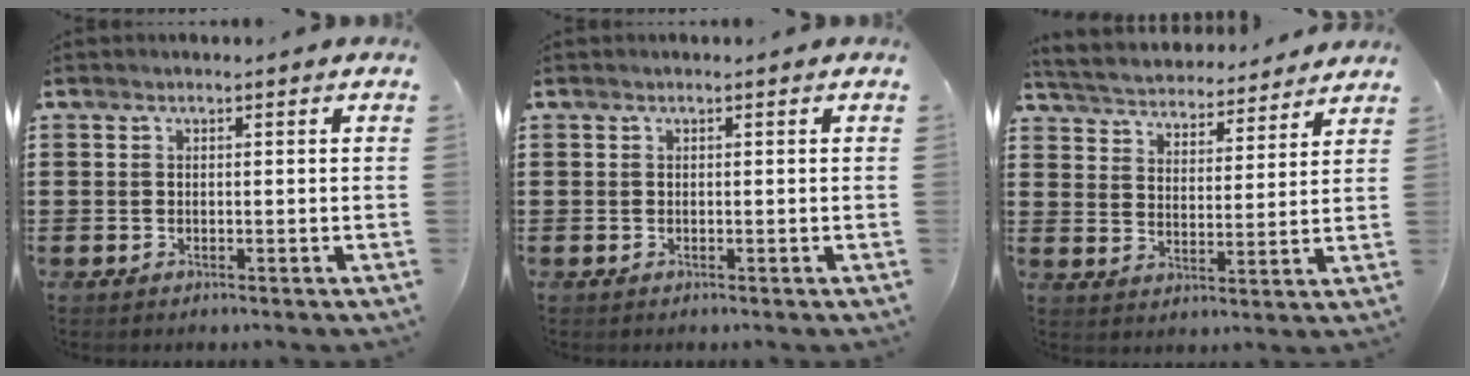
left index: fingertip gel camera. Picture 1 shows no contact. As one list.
[{"total": 0.0}, {"total": 4.4, "force": [4.4, 0.2, -0.1], "torque": [-0.025, -0.033, 0.071]}]